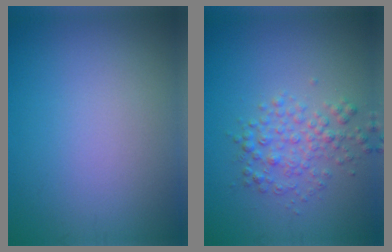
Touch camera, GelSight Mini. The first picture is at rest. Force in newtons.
{"total": 2.9, "press": 2.9, "slide": 0.0}